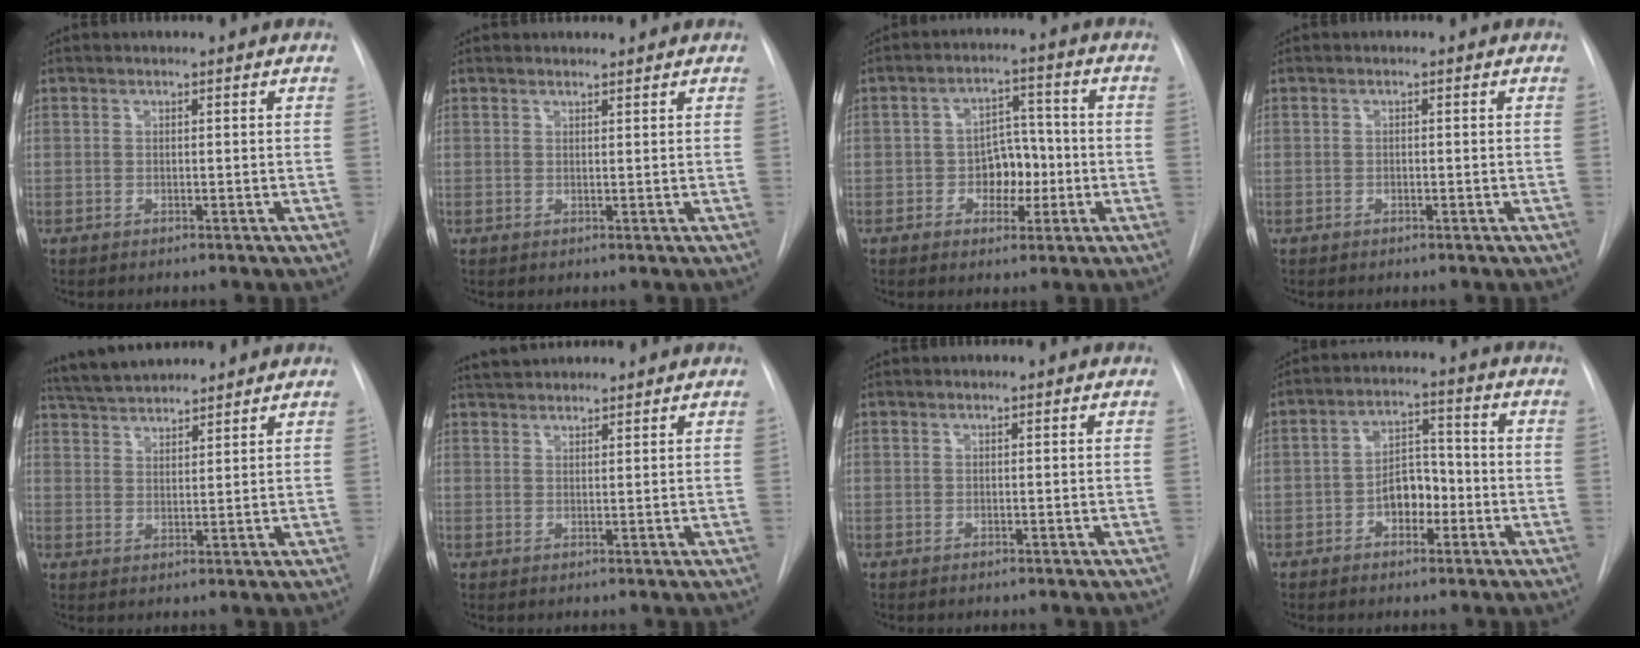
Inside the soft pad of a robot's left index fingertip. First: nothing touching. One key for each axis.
{"total": 1.6, "fx": 1.6, "fy": 0.3, "fz": 0.2, "tx": -0.008, "ty": 0.010, "tz": 0.026}
{"total": 6.2, "fx": -1.4, "fy": 4.2, "fz": 4.4, "tx": -0.061, "ty": 0.019, "tz": -0.020}
{"total": 0.0}
{"total": 8.1, "fx": 7.7, "fy": 1.0, "fz": 2.4, "tx": -0.050, "ty": 0.032, "tz": 0.135}
{"total": 4.6, "fx": 4.4, "fy": 0.7, "fz": 1.2, "tx": -0.022, "ty": 0.037, "tz": 0.078}
{"total": 0.0}
{"total": 5.9, "fx": -2.1, "fy": 3.5, "fz": 4.2, "tx": -0.071, "ty": 0.022, "tz": -0.036}